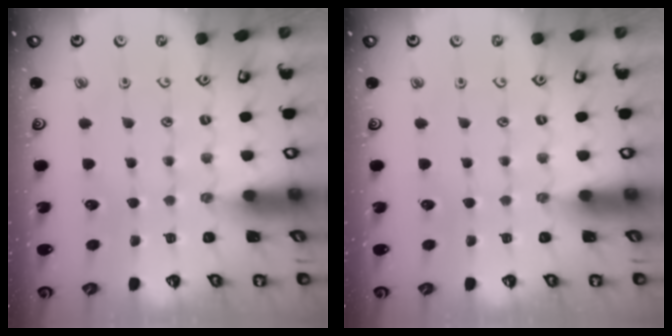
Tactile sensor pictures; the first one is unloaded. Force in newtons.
{"total": 0.0}